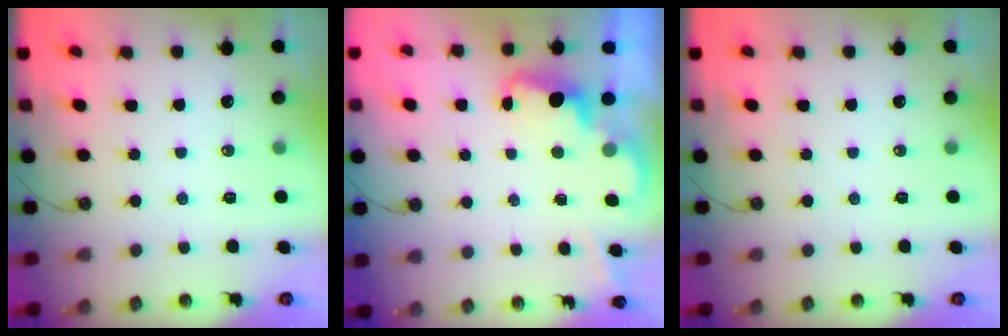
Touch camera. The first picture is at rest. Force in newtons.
{"total": 2.1, "press": 2.1, "slide": 0.6}
{"total": 0.0}